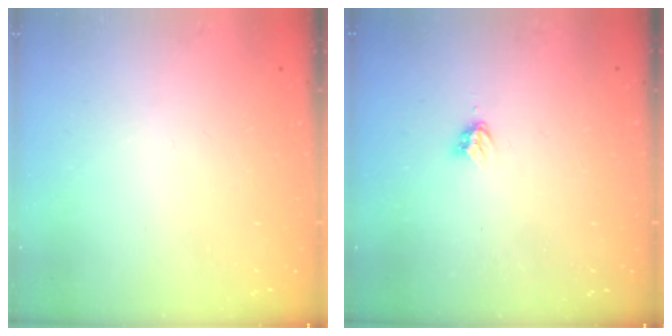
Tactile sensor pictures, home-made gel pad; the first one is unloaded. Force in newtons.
{"total": 3.2, "press": 3.1, "slide": 0.5}